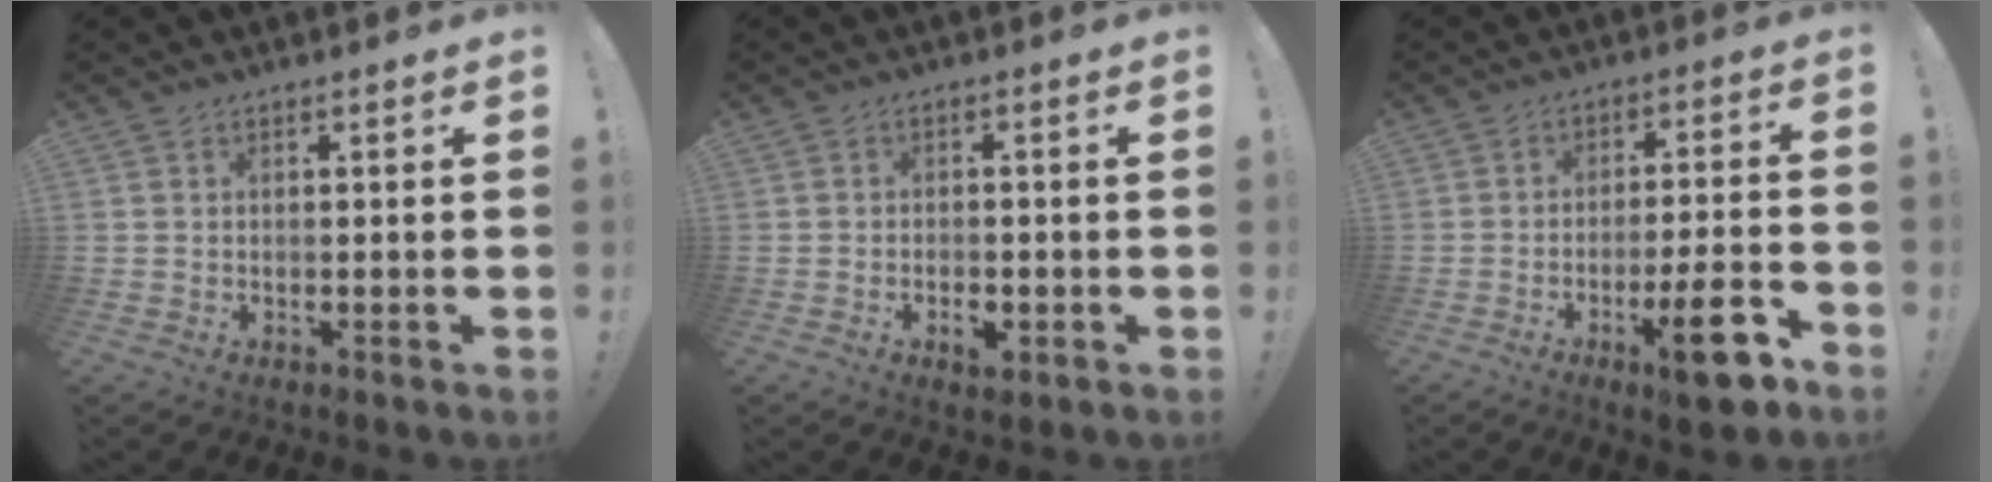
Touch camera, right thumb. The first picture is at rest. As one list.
[{"total": 3.4, "force": [-1.6, 2.0, 2.3], "torque": [-0.026, 0.009, -0.025]}, {"total": 13.2, "force": [-6.7, 2.5, 11.1], "torque": [-0.156, 0.034, -0.101]}]